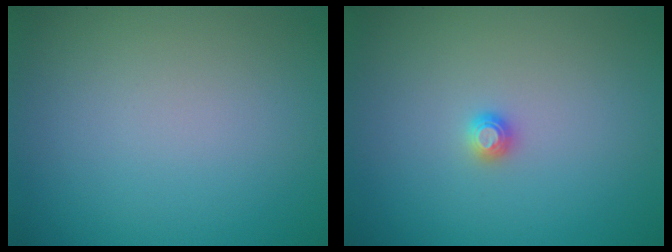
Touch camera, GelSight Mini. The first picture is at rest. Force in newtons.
{"total": 1.0, "press": 1.0, "slide": 0.1}